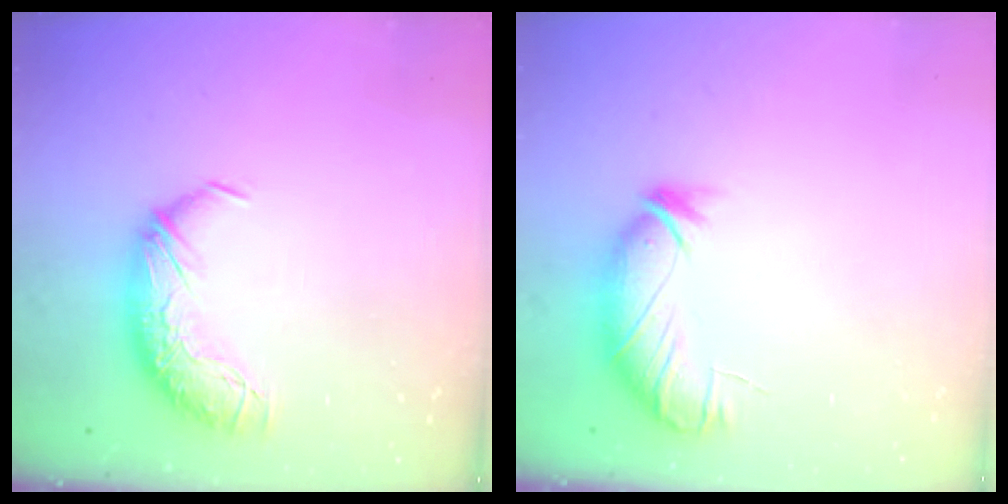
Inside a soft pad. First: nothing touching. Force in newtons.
{"total": 4.3, "press": 4.0, "slide": 1.6}